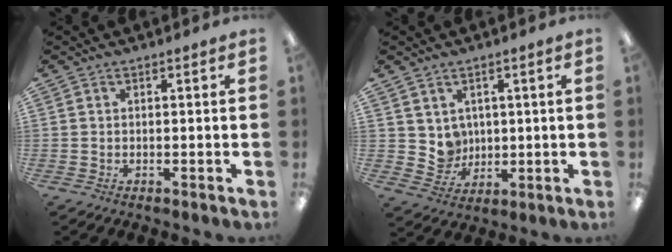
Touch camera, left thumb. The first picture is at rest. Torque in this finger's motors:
{"motor_torque": [-0.02, 0.02, -0.12, 0.03, 0.00]}